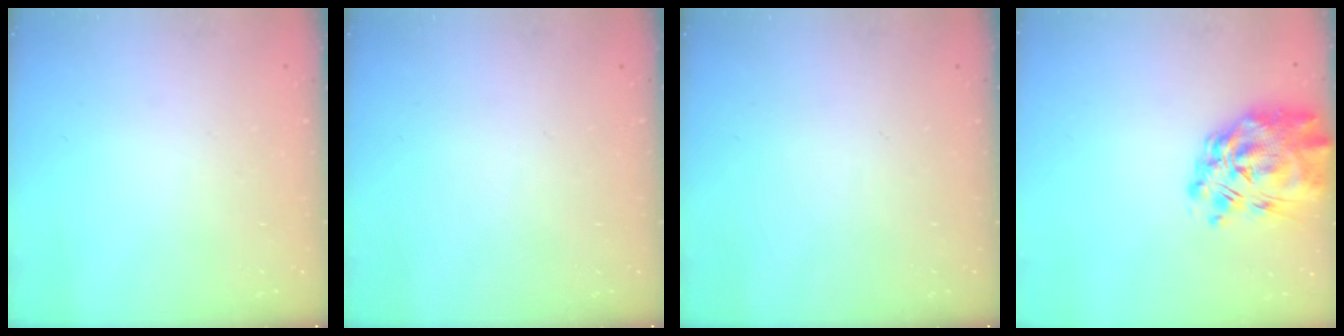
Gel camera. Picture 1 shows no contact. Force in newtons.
{"total": 0.0}
{"total": 0.0}
{"total": 12.2, "press": 11.2, "slide": 4.7}